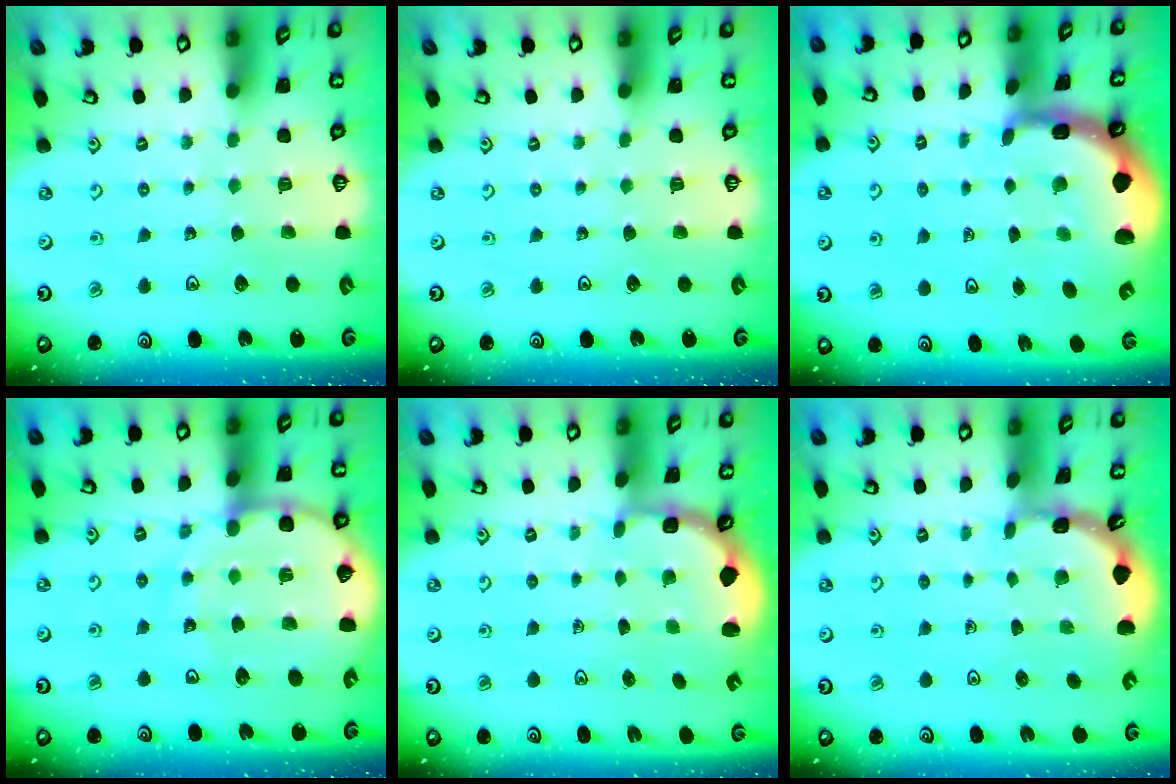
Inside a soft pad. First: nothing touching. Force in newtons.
{"total": 0.0}
{"total": 3.8, "press": 3.6, "slide": 1.0}
{"total": 13.5, "press": 13.4, "slide": 1.6}
{"total": 2.6, "press": 1.9, "slide": 1.7}
{"total": 1.6, "press": 1.6, "slide": 0.1}